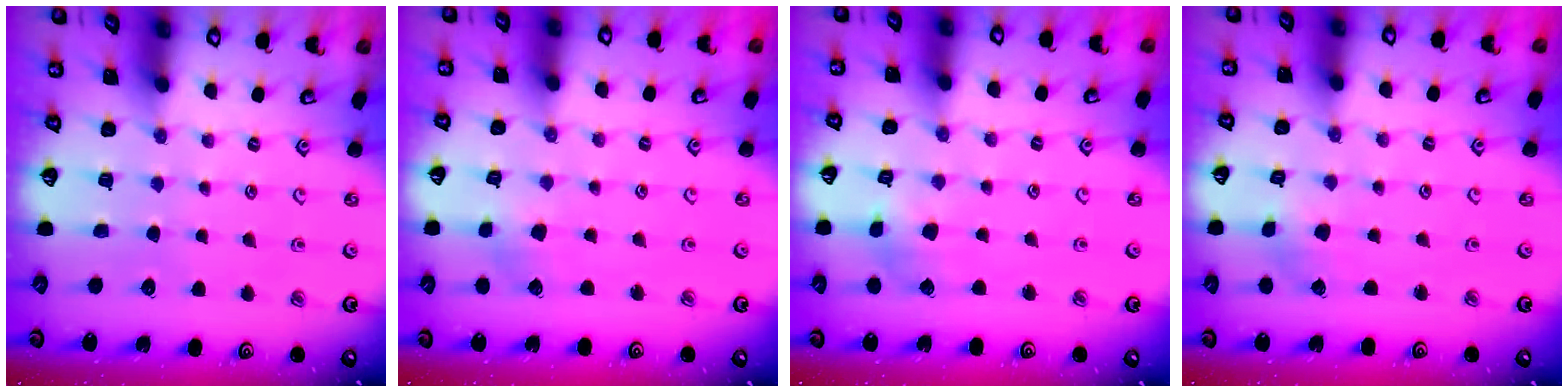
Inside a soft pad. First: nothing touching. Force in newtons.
{"total": 2.8, "press": 2.7, "slide": 0.4}
{"total": 4.0, "press": 3.9, "slide": 0.5}
{"total": 1.4, "press": 1.3, "slide": 0.3}